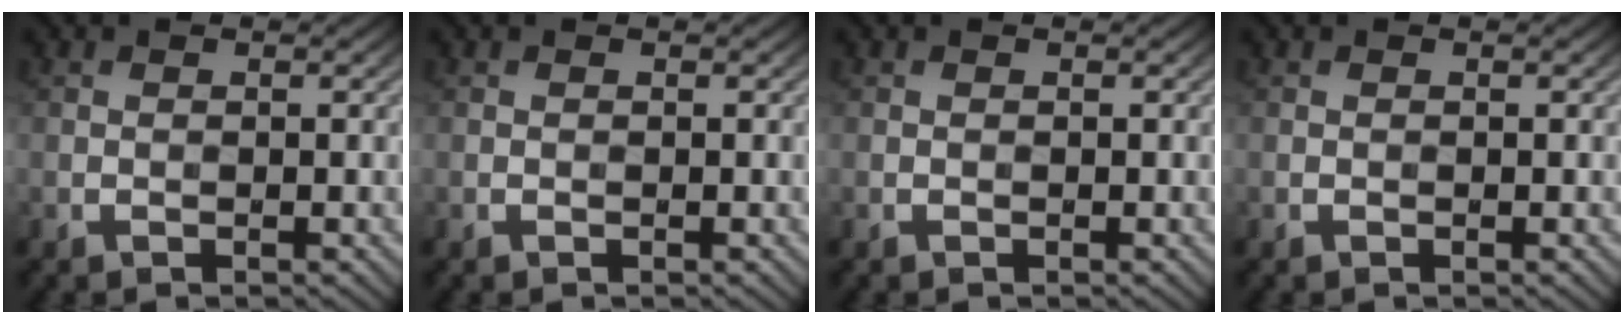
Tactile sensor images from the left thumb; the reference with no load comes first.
{"total": 0.0}
{"total": 0.0}
{"total": 0.0}